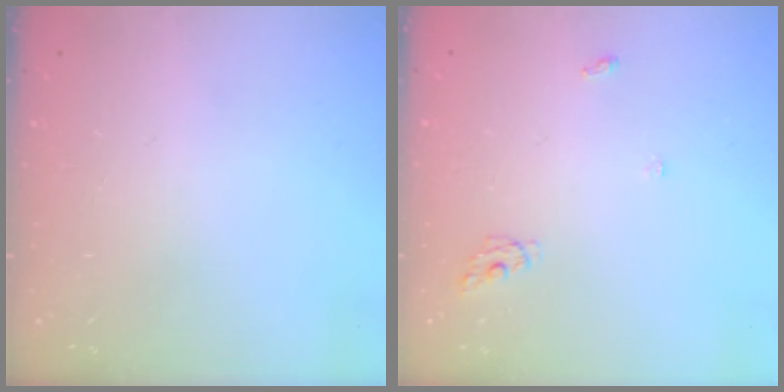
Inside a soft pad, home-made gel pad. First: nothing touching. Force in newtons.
{"total": 4.4, "press": 4.4, "slide": 0.3}